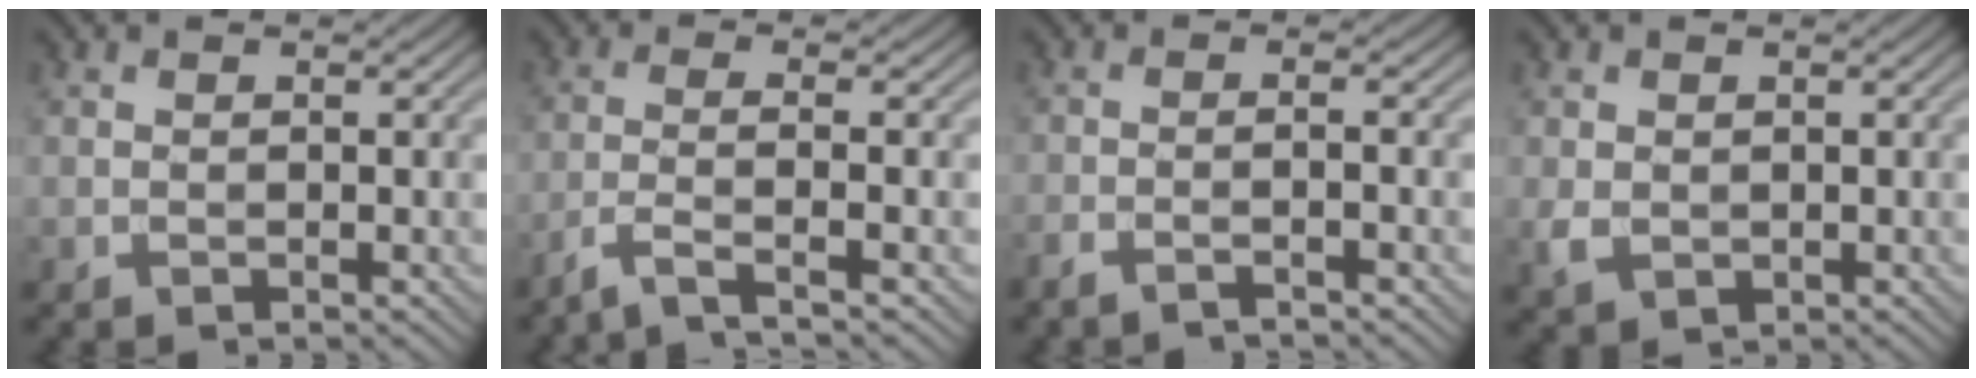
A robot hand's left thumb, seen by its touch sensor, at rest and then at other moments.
{"total": 4.0, "force": [-2.6, 0.5, 3.0], "torque": [-0.045, 0.007, -0.073]}
{"total": 2.5, "force": [-1.6, 0.1, 1.9], "torque": [-0.025, 0.004, -0.044]}
{"total": 2.1, "force": [0.0, 1.7, 1.2], "torque": [-0.032, -0.005, 0.004]}